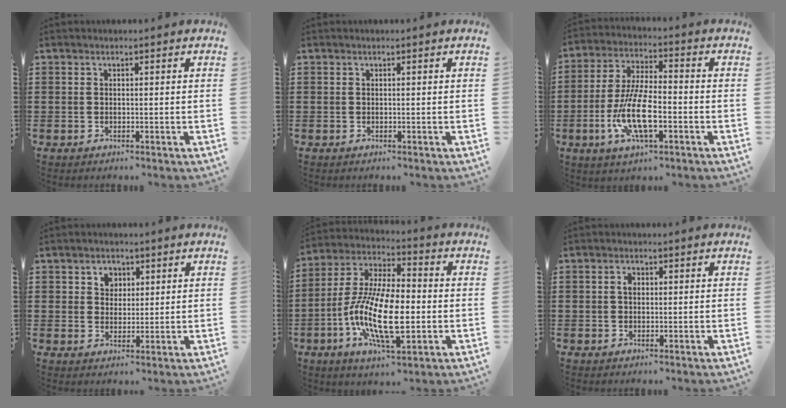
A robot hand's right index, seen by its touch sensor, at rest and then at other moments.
{"total": 0.0}
{"total": 11.0, "force": [-3.4, 3.8, 9.7], "torque": [-0.211, -0.010, -0.065]}
{"total": 2.8, "force": [1.3, 2.4, 0.7], "torque": [-0.024, 0.011, 0.022]}
{"total": 14.7, "force": [-3.6, 5.7, 13.1], "torque": [-0.290, -0.015, -0.073]}
{"total": 1.4, "force": [0.2, 1.0, 1.1], "torque": [-0.022, 0.007, 0.002]}